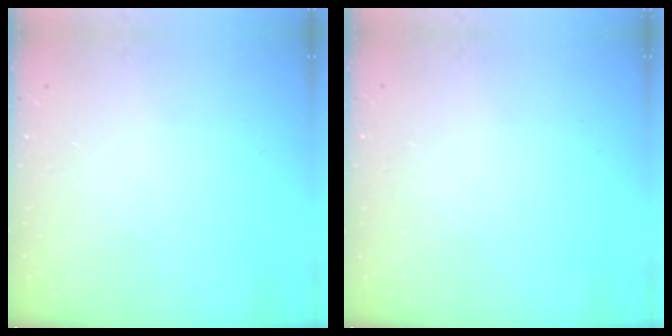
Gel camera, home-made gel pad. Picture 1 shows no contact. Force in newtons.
{"total": 0.0}